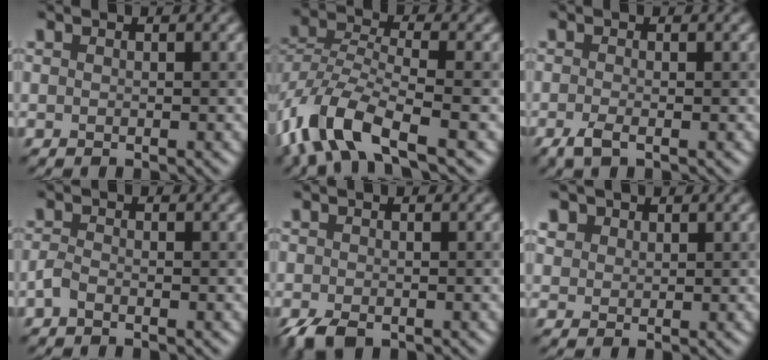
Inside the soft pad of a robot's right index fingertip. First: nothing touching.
{"total": 8.4, "force": [-5.0, 3.1, 6.1], "torque": [-0.134, 0.000, -0.107]}
{"total": 1.9, "force": [-1.1, 0.5, 1.4], "torque": [-0.036, -0.005, -0.027]}
{"total": 1.3, "force": [-0.9, 0.5, 0.8], "torque": [-0.021, 0.002, -0.022]}
{"total": 2.9, "force": [-1.9, 1.4, 1.6], "torque": [-0.033, -0.004, -0.040]}
{"total": 2.1, "force": [1.4, 1.5, 0.5], "torque": [-0.016, 0.002, 0.029]}